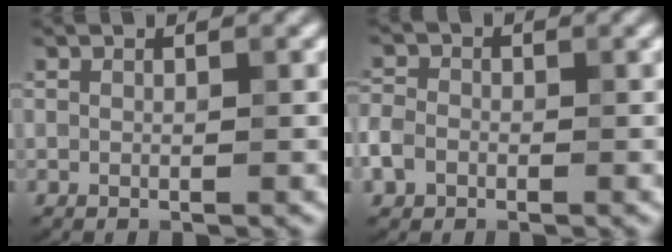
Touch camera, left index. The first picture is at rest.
{"total": 2.4, "force": [-1.0, 1.9, 1.0], "torque": [-0.021, 0.000, -0.029]}